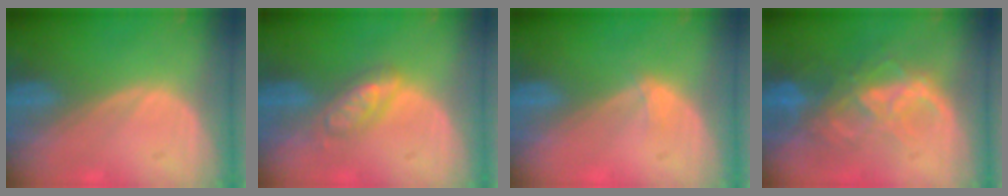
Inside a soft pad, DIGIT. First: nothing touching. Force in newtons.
{"total": 4.5, "press": 4.5, "slide": 0.6}
{"total": 1.3, "press": 0.9, "slide": 0.9}
{"total": 8.8, "press": 7.5, "slide": 4.6}